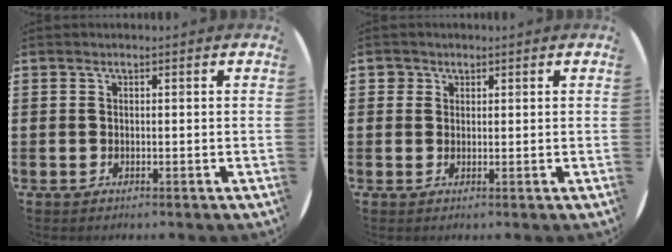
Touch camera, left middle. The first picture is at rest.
{"total": 1.3, "force": [1.0, 0.9, 0.0], "torque": [0.005, 0.000, 0.018]}